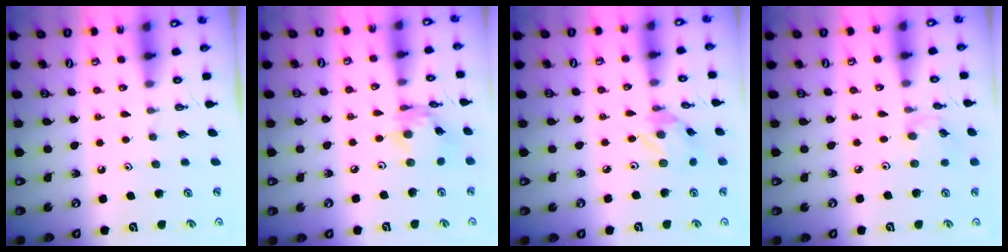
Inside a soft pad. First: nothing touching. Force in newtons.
{"total": 8.3, "press": 8.3, "slide": 0.5}
{"total": 3.7, "press": 3.7, "slide": 0.1}
{"total": 2.7, "press": 2.7, "slide": 0.1}